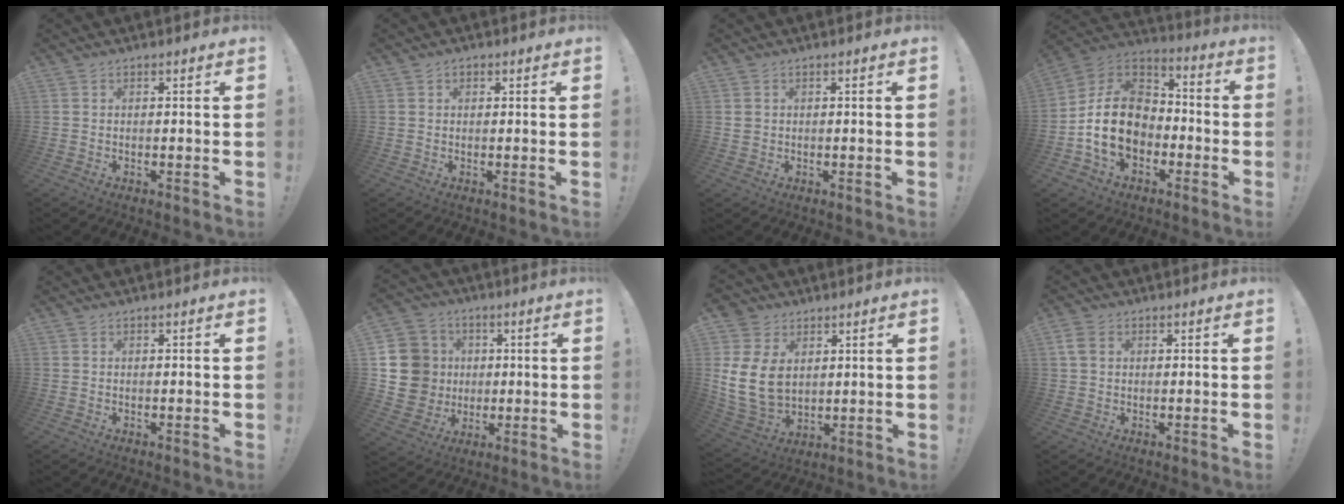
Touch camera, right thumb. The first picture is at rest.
{"total": 1.0, "force": [0.4, 0.8, 0.3], "torque": [-0.001, 0.001, 0.007]}
{"total": 1.4, "force": [0.3, 1.3, 0.4], "torque": [-0.005, 0.002, 0.006]}
{"total": 18.3, "force": [-3.7, 13.7, 11.5], "torque": [-0.205, 0.028, -0.052]}
{"total": 0.0}
{"total": 15.0, "force": [1.7, 14.0, 5.2], "torque": [-0.092, 0.004, 0.052]}
{"total": 15.1, "force": [3.3, 11.9, 8.8], "torque": [-0.189, -0.018, 0.069]}
{"total": 4.3, "force": [1.4, 3.0, 2.7], "torque": [-0.052, 0.002, 0.026]}